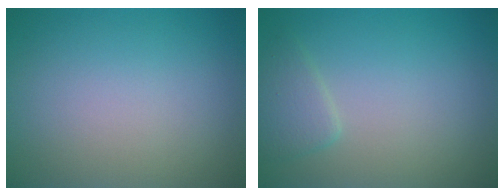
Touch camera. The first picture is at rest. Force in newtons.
{"total": 1.8, "press": 1.8, "slide": 0.1}